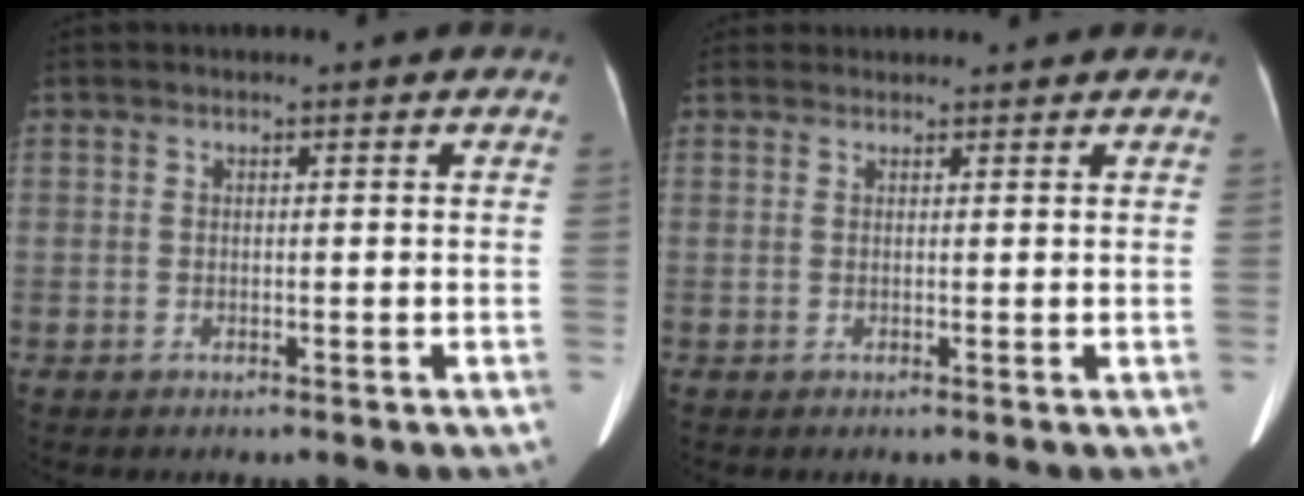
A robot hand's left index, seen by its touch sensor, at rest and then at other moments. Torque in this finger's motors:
{"motor_torque": [1.01, -1.13, 0.33, 0.21]}